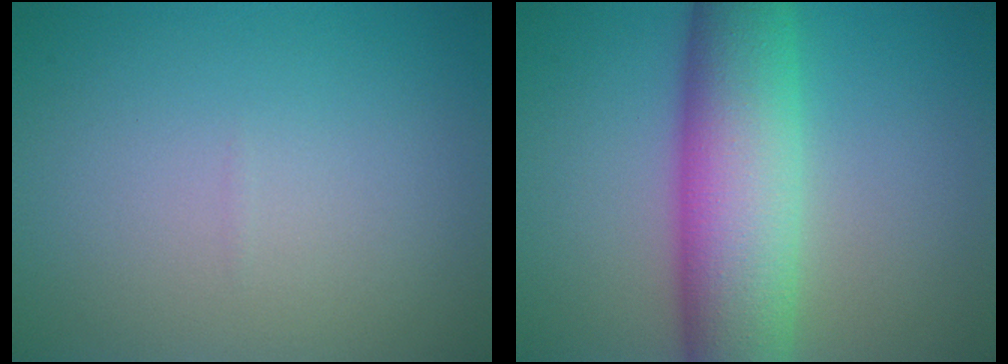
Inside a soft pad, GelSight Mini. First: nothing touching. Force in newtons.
{"total": 10.1, "press": 10.1, "slide": 0.4}